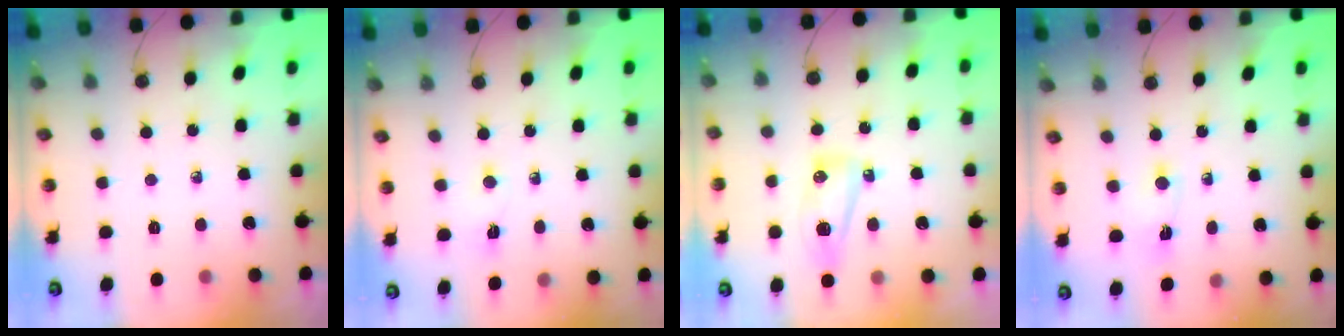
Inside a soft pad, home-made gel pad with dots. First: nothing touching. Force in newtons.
{"total": 2.0, "press": 1.9, "slide": 0.6}
{"total": 7.9, "press": 7.9, "slide": 1.1}
{"total": 1.6, "press": 1.3, "slide": 0.9}